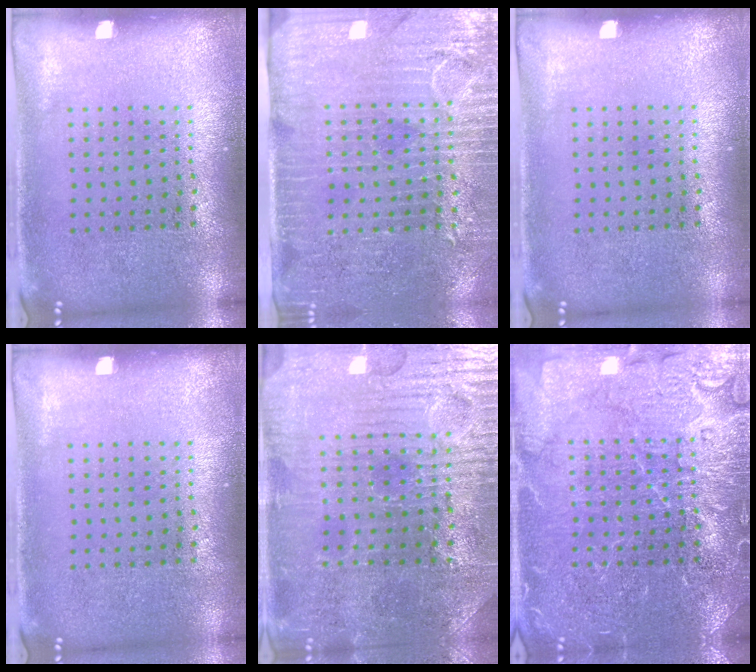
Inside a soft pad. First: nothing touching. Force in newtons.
{"total": 3.6, "press": 3.3, "slide": 1.6}
{"total": 0.0}
{"total": 0.0}
{"total": 3.7, "press": 3.7, "slide": 0.5}
{"total": 6.1, "press": 6.1, "slide": 0.9}